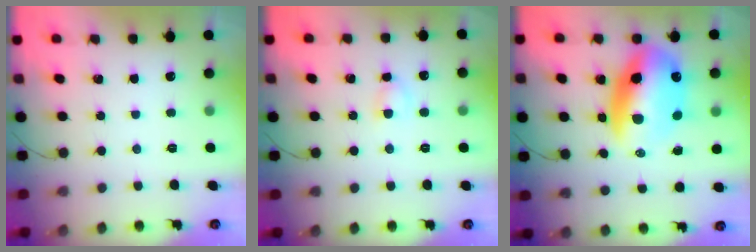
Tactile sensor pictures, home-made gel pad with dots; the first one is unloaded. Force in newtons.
{"total": 3.8, "press": 3.6, "slide": 1.3}
{"total": 17.0, "press": 16.4, "slide": 4.3}